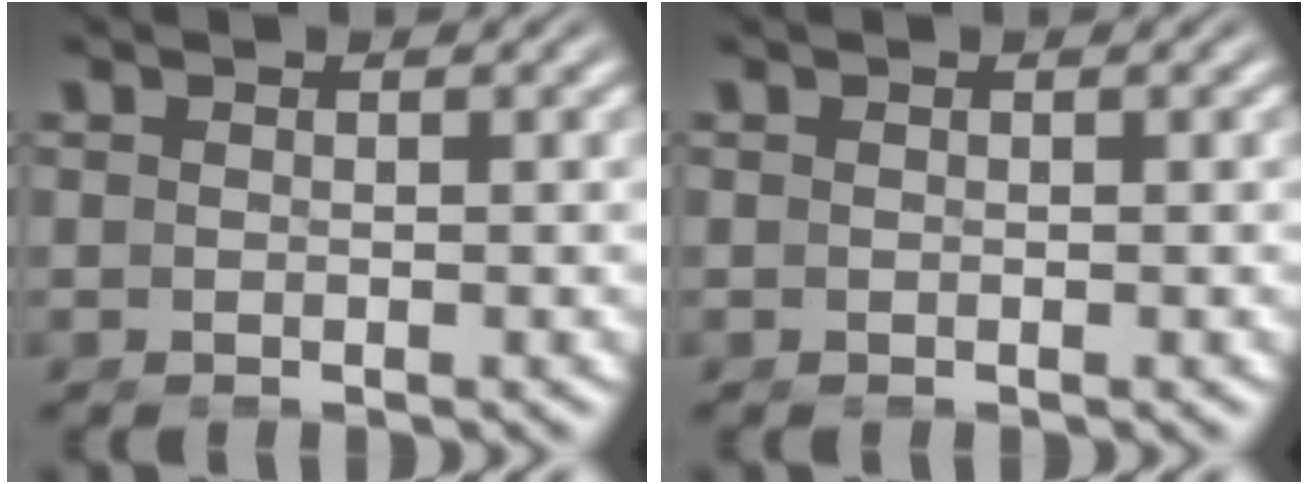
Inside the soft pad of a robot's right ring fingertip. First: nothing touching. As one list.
[{"total": 0.0}]